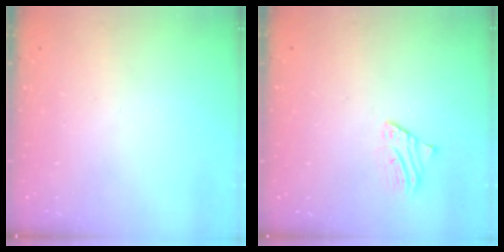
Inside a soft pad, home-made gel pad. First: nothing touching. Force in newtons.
{"total": 1.8, "press": 1.8, "slide": 0.2}